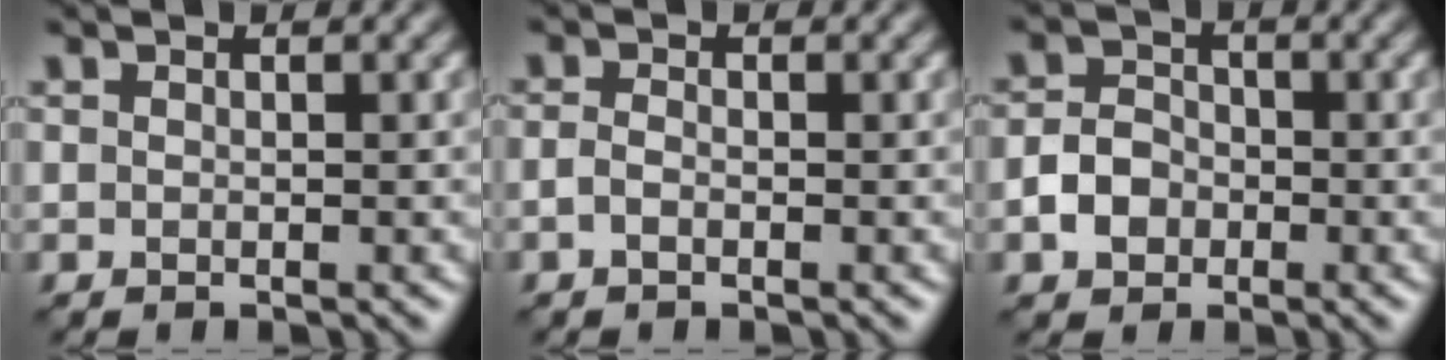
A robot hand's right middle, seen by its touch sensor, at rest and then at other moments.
{"total": 0.9, "force": [-0.5, 0.4, 0.7], "torque": [-0.020, -0.001, -0.014]}
{"total": 2.9, "force": [-1.2, 2.2, 1.4], "torque": [-0.026, 0.004, -0.028]}